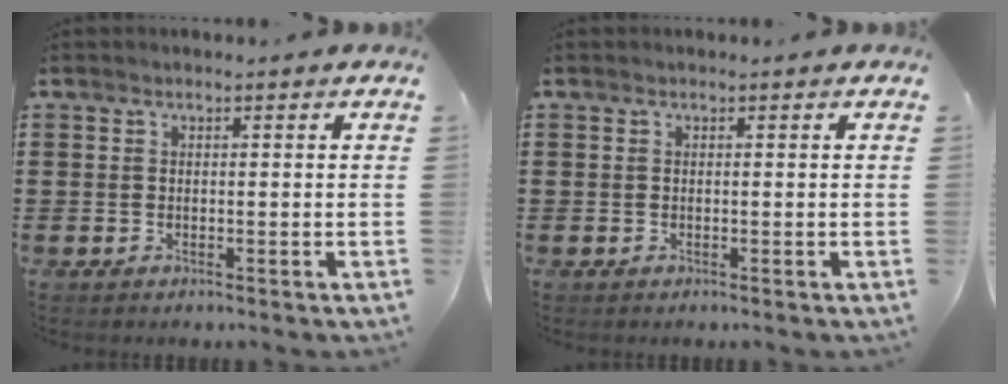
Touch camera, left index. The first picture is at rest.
{"total": 0.0}